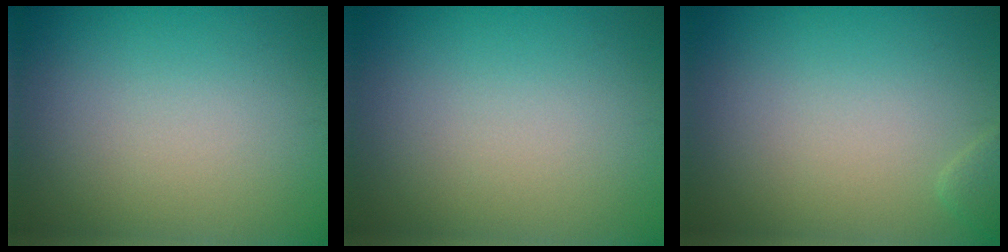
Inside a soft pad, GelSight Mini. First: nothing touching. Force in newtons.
{"total": 0.0}
{"total": 0.8, "press": 0.8, "slide": 0.1}